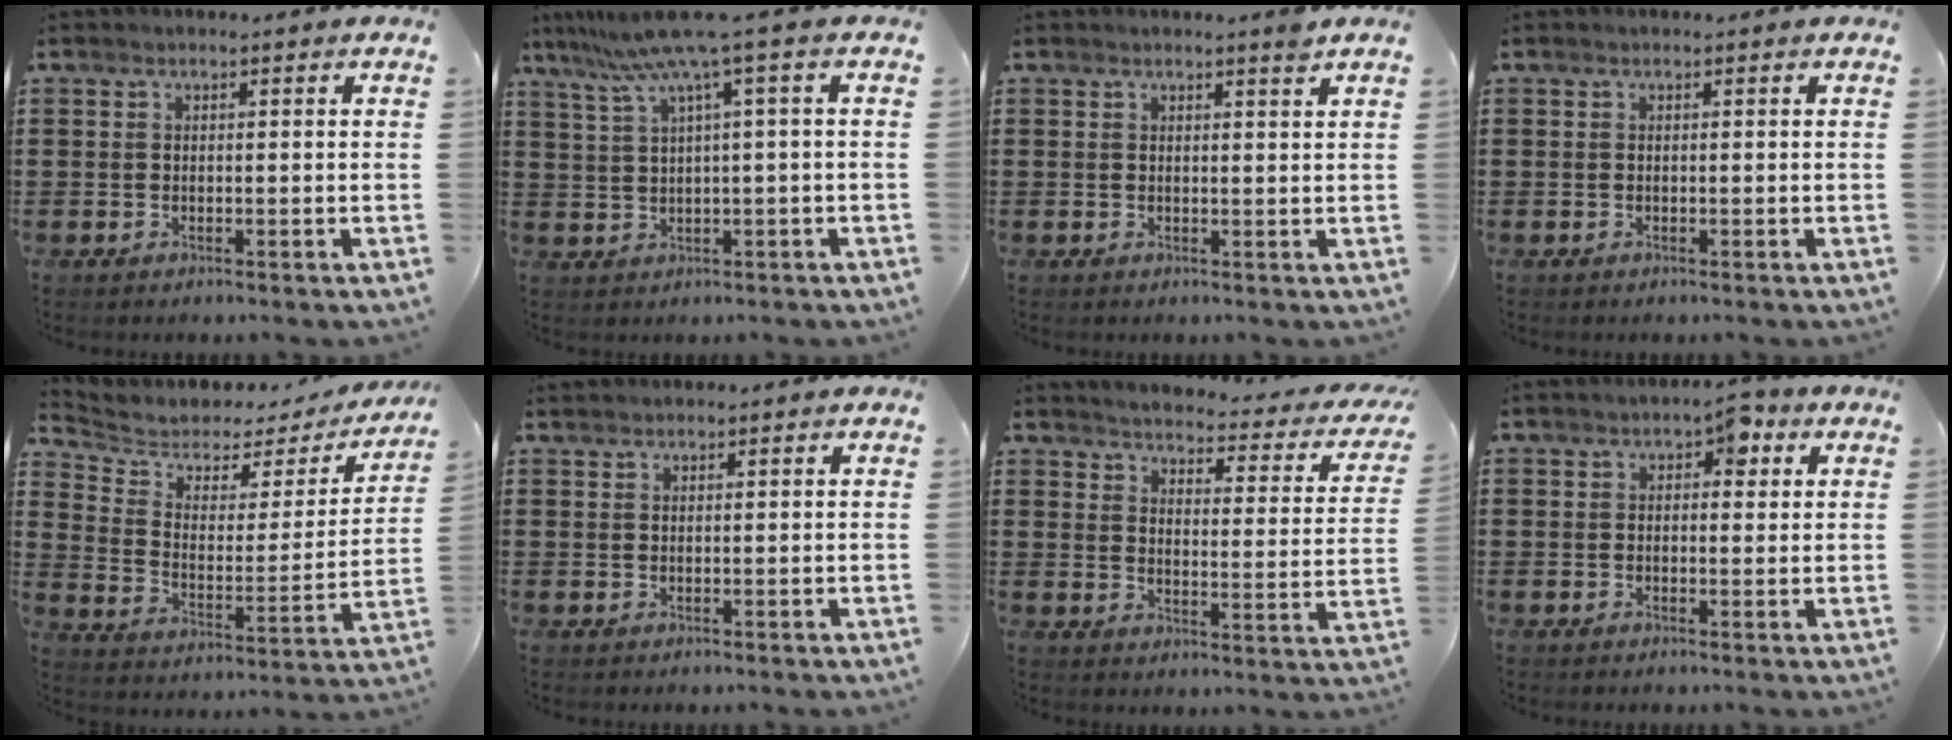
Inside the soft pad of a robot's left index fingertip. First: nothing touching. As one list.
[{"total": 7.9, "force": [3.8, -1.0, 6.8], "torque": [-0.154, -0.026, 0.059]}, {"total": 1.9, "force": [1.5, -0.2, 1.2], "torque": [-0.018, -0.005, 0.026]}, {"total": 0.0}, {"total": 4.4, "force": [3.5, 2.5, 1.1], "torque": [-0.052, -0.020, 0.056]}, {"total": 0.8, "force": [0.8, 0.2, 0.0], "torque": [-0.001, 0.000, 0.017]}, {"total": 3.0, "force": [2.9, -0.3, 0.8], "torque": [-0.036, -0.029, 0.042]}, {"total": 2.8, "force": [1.4, 1.8, 1.7], "torque": [-0.023, 0.005, 0.018]}]